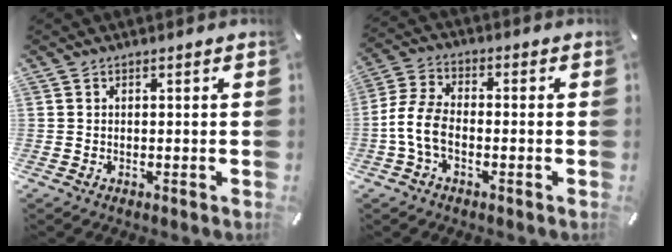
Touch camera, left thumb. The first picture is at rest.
{"total": 8.0, "force": [-2.8, 4.5, 6.0], "torque": [-0.135, 0.002, -0.052]}